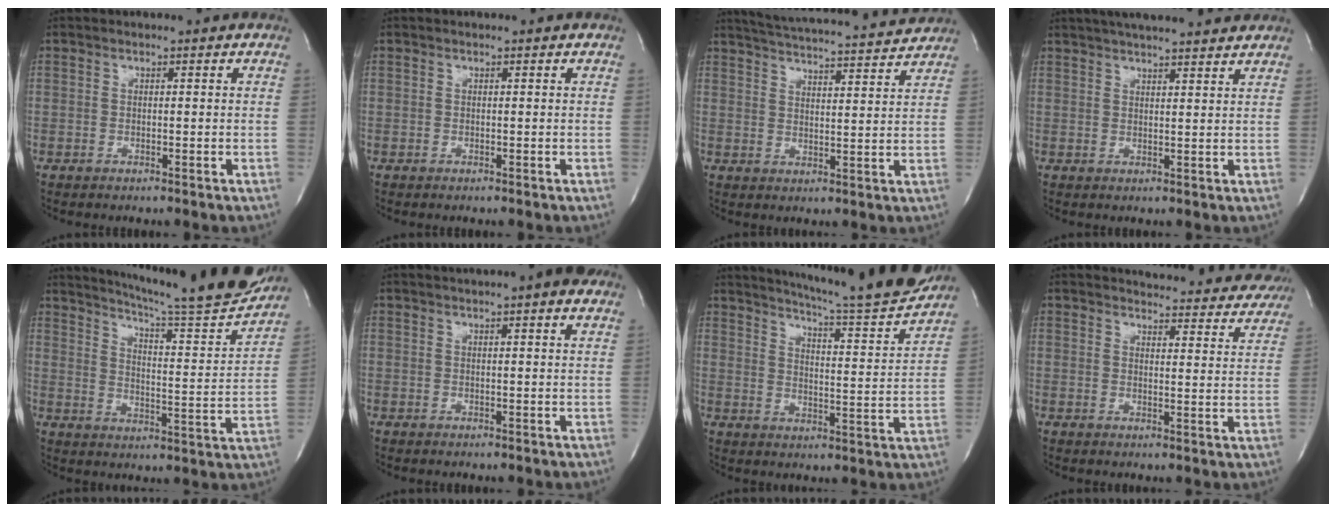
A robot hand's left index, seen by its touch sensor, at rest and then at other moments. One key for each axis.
{"total": 0.0}
{"total": 17.4, "fx": 16.5, "fy": 0.8, "fz": 5.6, "tx": -0.100, "ty": -0.001, "tz": 0.226}
{"total": 13.9, "fx": 12.3, "fy": 1.5, "fz": 6.4, "tx": -0.105, "ty": 0.034, "tz": 0.169}
{"total": 22.3, "fx": 20.3, "fy": 0.7, "fz": 9.3, "tx": -0.147, "ty": -0.062, "tz": 0.265}
{"total": 7.1, "fx": 5.6, "fy": 0.3, "fz": 4.4, "tx": -0.069, "ty": 0.026, "tz": 0.067}
{"total": 19.7, "fx": 18.0, "fy": 0.2, "fz": 8.1, "tx": -0.129, "ty": -0.051, "tz": 0.237}
{"total": 22.6, "fx": 21.7, "fy": 4.0, "fz": 4.7, "tx": -0.052, "ty": -0.065, "tz": 0.238}